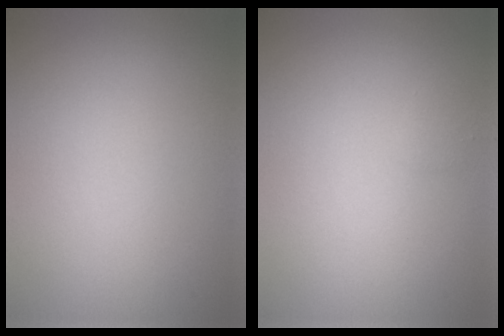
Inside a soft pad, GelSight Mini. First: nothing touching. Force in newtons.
{"total": 0.5, "press": 0.5, "slide": 0.1}